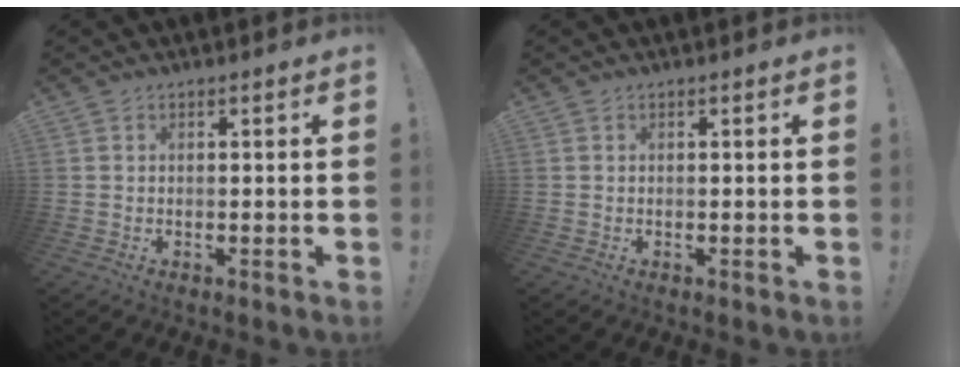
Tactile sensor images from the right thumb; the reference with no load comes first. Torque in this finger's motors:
{"motor_torque": [0.00, 0.00, 0.00, 0.00, 0.00]}